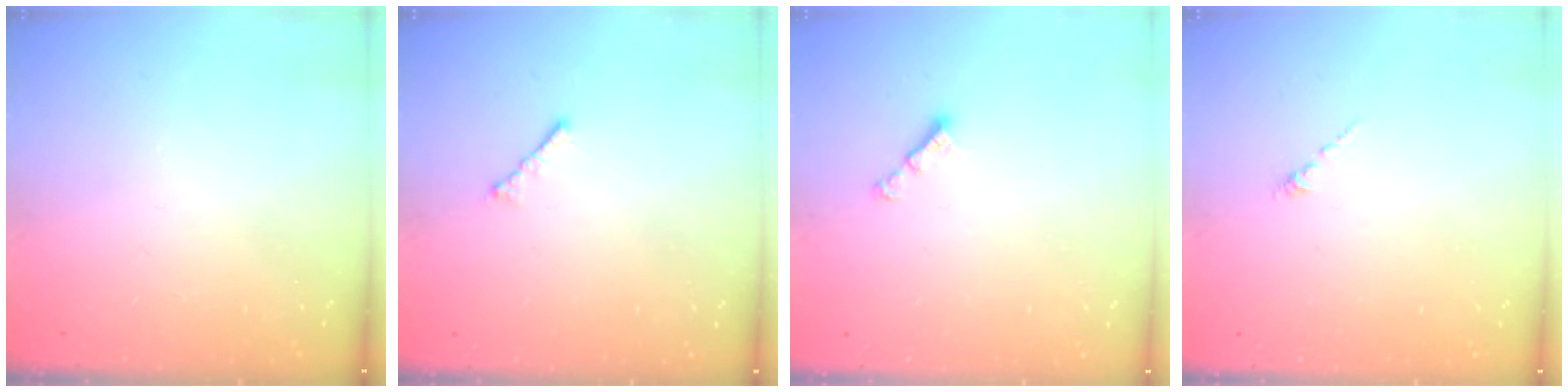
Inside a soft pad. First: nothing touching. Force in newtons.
{"total": 1.9, "press": 1.8, "slide": 0.5}
{"total": 3.0, "press": 2.9, "slide": 0.5}
{"total": 0.0}